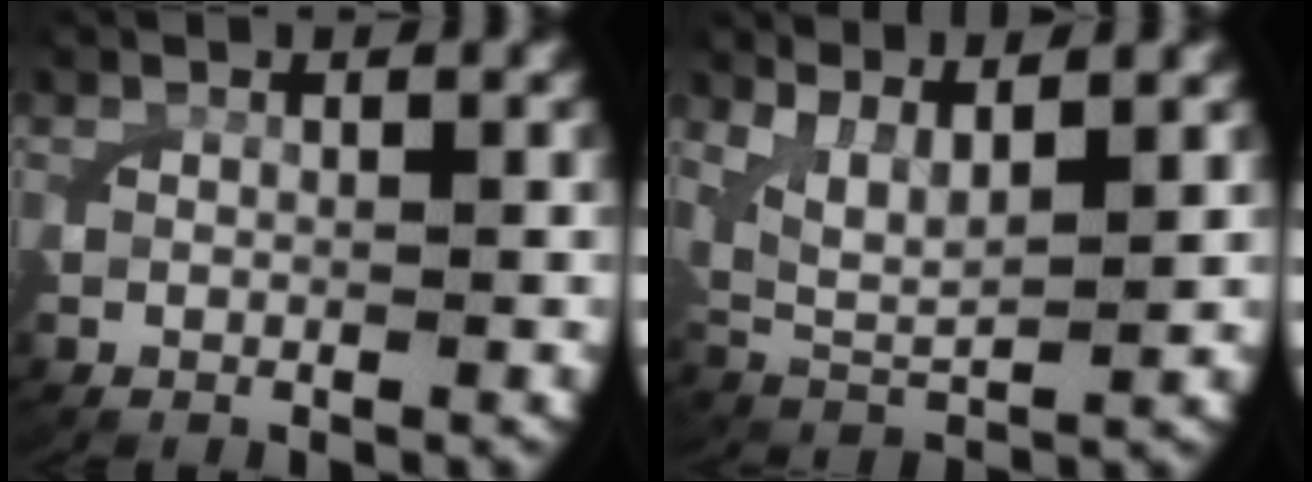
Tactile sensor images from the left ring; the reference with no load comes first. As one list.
[{"total": 6.7, "force": [2.2, 4.9, 4.0], "torque": [-0.113, -0.021, 0.035]}]